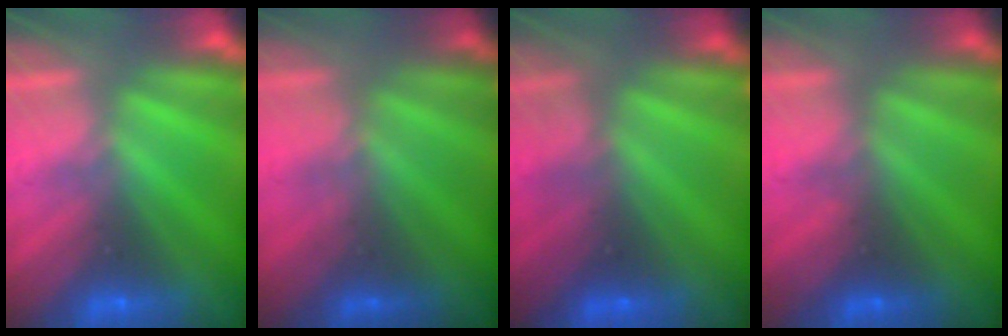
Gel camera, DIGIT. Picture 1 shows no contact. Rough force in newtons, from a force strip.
{"total": 1.5}
{"total": 2.6}
{"total": 4.9}